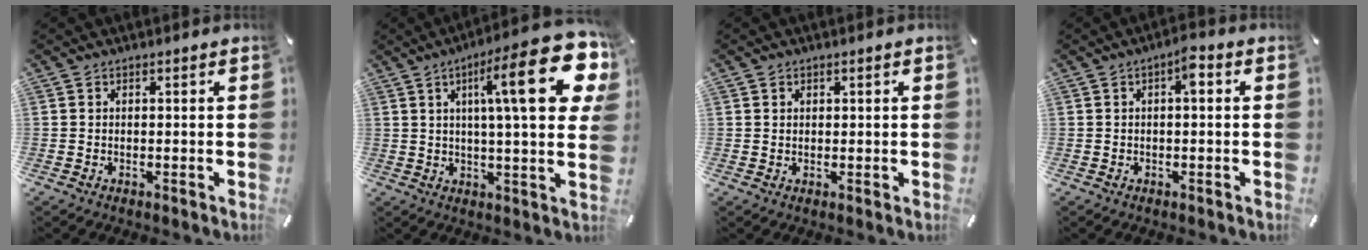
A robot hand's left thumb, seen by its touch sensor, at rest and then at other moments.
{"total": 23.5, "force": [8.0, 5.3, 21.5], "torque": [-0.317, -0.034, 0.108]}
{"total": 1.2, "force": [0.4, 1.1, 0.0], "torque": [-0.001, 0.005, 0.006]}
{"total": 3.4, "force": [0.4, 1.2, 3.1], "torque": [-0.049, 0.007, -0.001]}